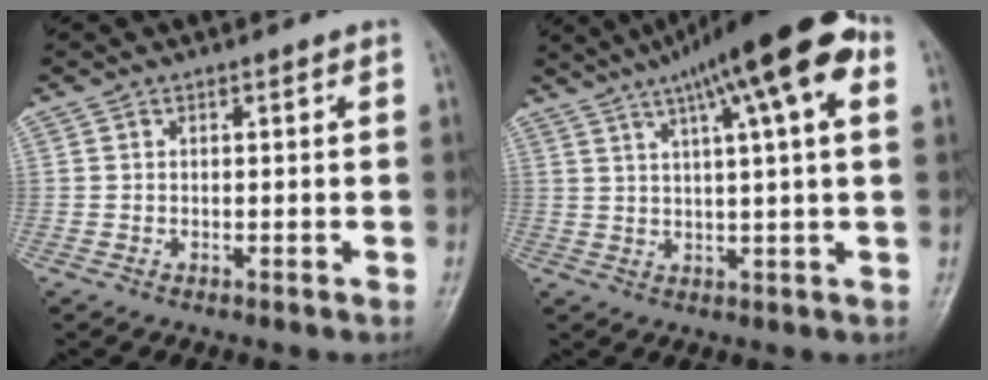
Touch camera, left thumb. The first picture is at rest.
{"total": 16.9, "force": [7.6, 3.2, 14.8], "torque": [-0.227, 0.020, 0.110]}